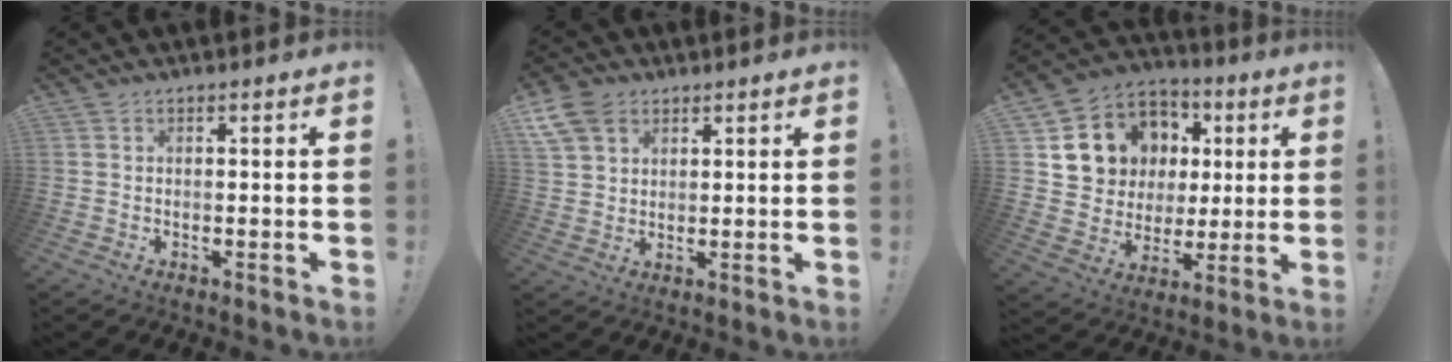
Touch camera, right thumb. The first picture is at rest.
{"total": 9.2, "force": [5.2, 6.2, 4.4], "torque": [-0.085, -0.016, 0.102]}
{"total": 13.0, "force": [4.7, 11.5, 3.9], "torque": [-0.059, -0.026, 0.114]}